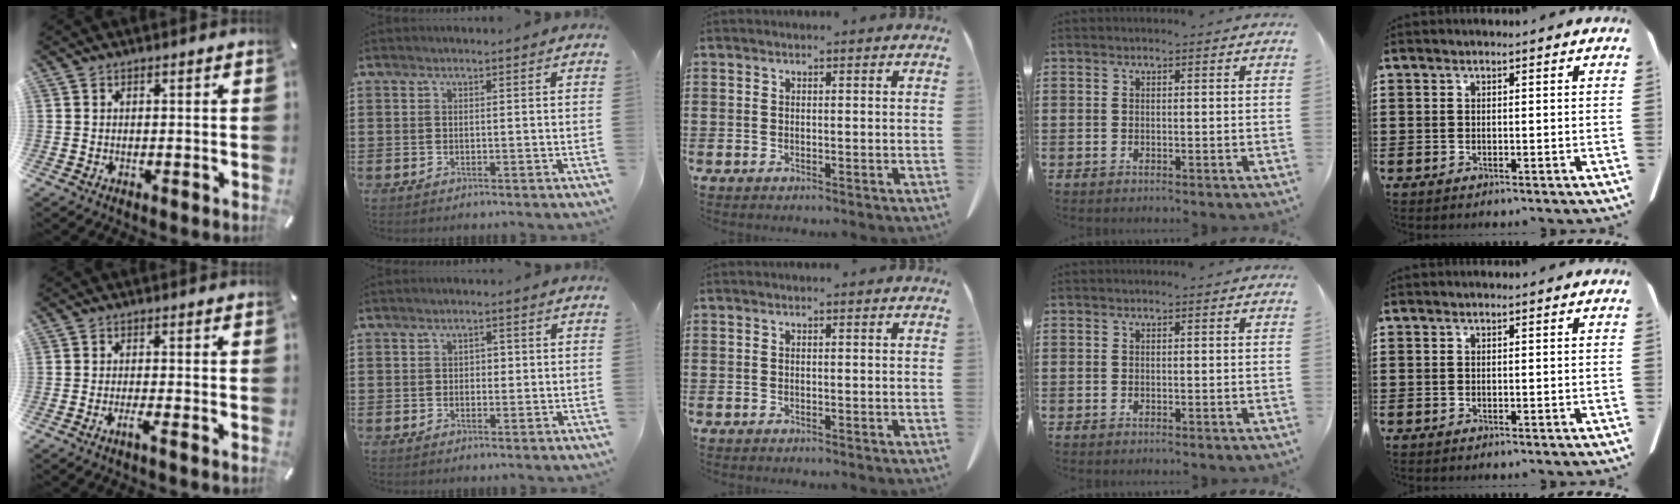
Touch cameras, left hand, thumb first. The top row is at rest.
{"thumb": {"total": 2.6, "force": [-1.5, 0.1, 2.1], "torque": [-0.034, -0.001, -0.025]}, "index": {"total": 0.9, "force": [-0.1, 0.6, 0.6], "torque": [-0.014, 0.004, -0.003]}}